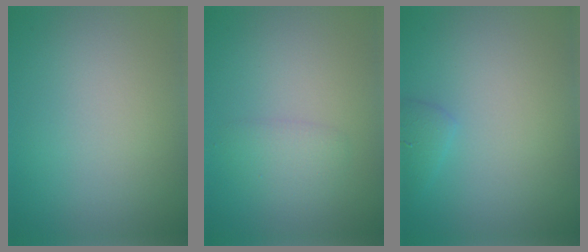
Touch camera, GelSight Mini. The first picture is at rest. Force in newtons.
{"total": 1.6, "press": 1.6, "slide": 0.1}
{"total": 1.2, "press": 1.2, "slide": 0.1}